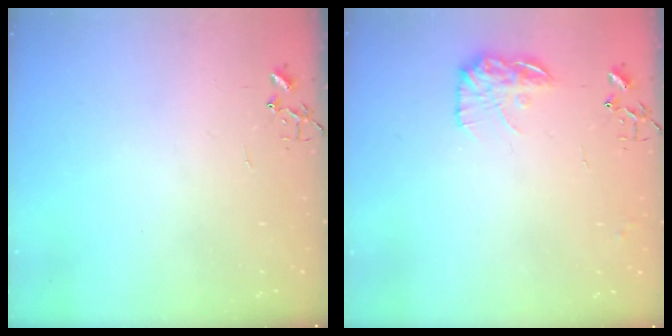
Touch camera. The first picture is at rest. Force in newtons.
{"total": 12.1, "press": 12.1, "slide": 0.5}